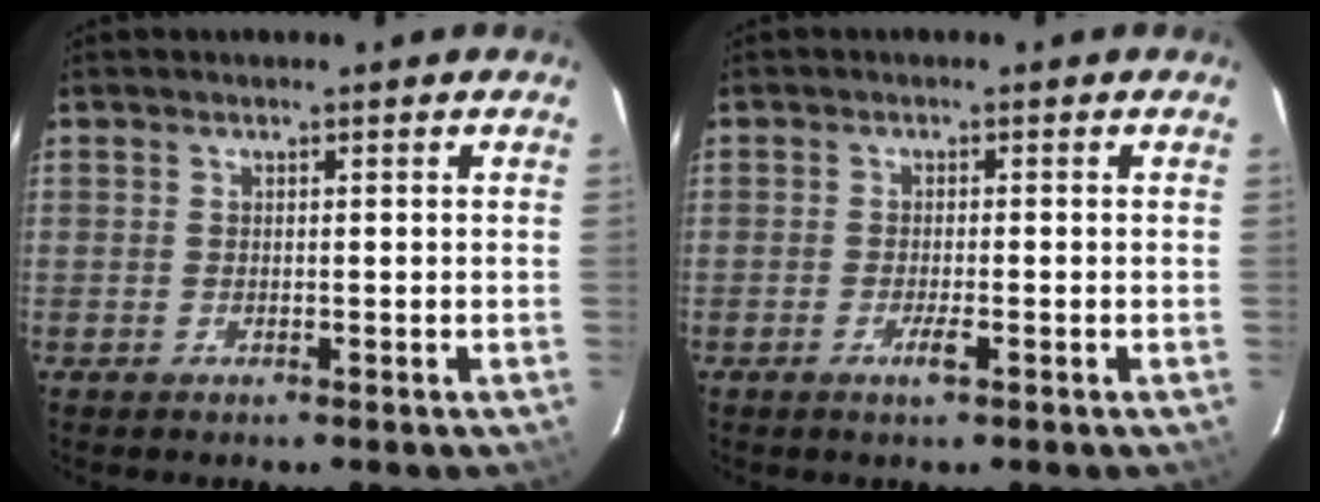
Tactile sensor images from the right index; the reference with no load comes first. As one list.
[{"total": 2.2, "force": [-1.1, 0.2, 1.9], "torque": [-0.038, -0.003, -0.022]}]